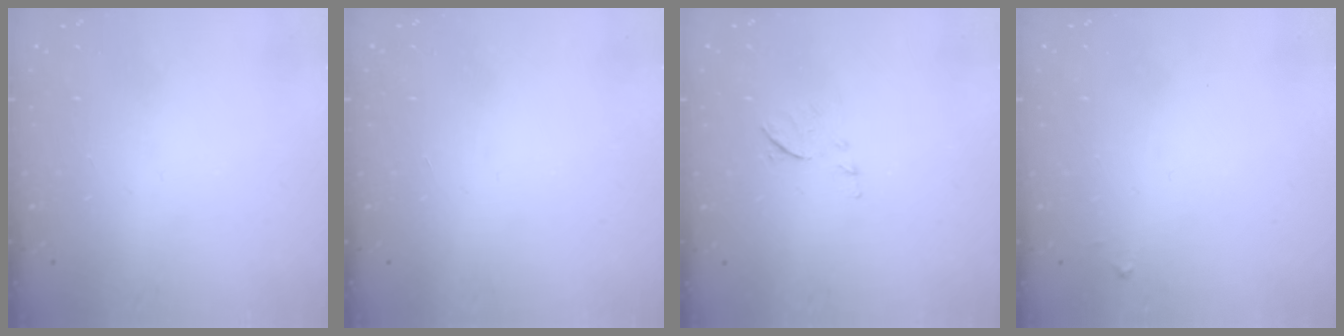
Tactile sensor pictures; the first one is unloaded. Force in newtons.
{"total": 1.7, "press": 1.7, "slide": 0.1}
{"total": 6.6, "press": 6.6, "slide": 0.5}
{"total": 3.9, "press": 3.9, "slide": 0.6}